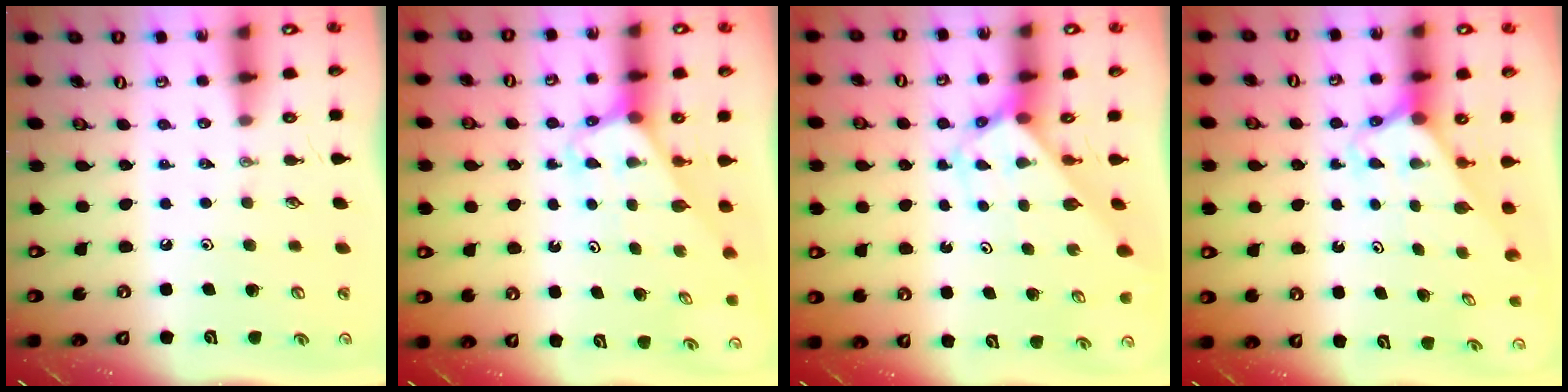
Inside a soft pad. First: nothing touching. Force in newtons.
{"total": 3.0, "press": 3.0, "slide": 0.2}
{"total": 2.7, "press": 2.7, "slide": 0.1}
{"total": 2.4, "press": 2.4, "slide": 0.2}